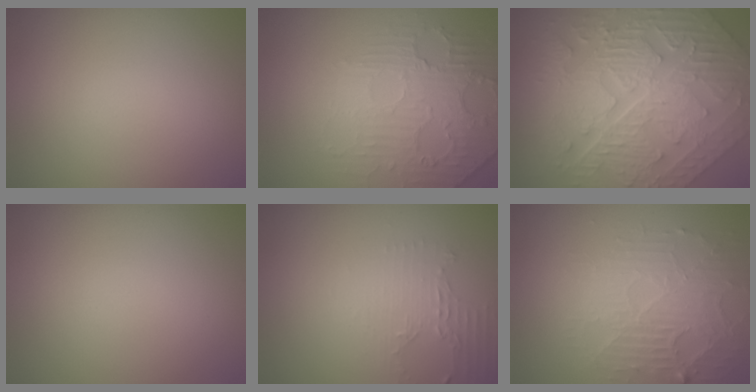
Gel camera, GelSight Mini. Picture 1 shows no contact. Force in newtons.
{"total": 2.9, "press": 2.4, "slide": 1.6}
{"total": 11.4, "press": 7.9, "slide": 8.3}
{"total": 0.0}
{"total": 2.0, "press": 1.5, "slide": 1.3}
{"total": 3.8, "press": 3.5, "slide": 1.6}